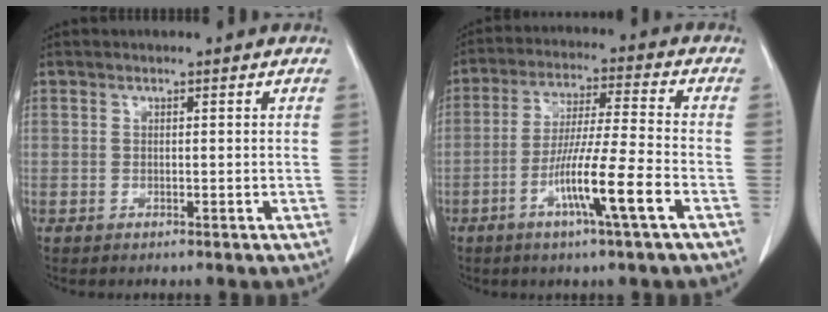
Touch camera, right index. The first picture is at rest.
{"total": 10.8, "force": [-4.7, -0.7, 9.8], "torque": [-0.181, -0.011, -0.089]}